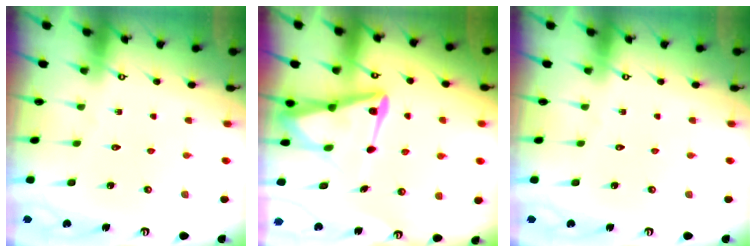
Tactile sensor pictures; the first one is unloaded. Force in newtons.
{"total": 14.1, "press": 14.1, "slide": 1.5}
{"total": 0.0}